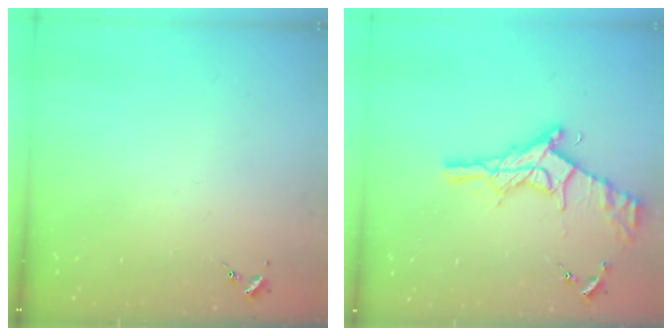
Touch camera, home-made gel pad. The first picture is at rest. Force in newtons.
{"total": 19.0, "press": 18.9, "slide": 1.3}